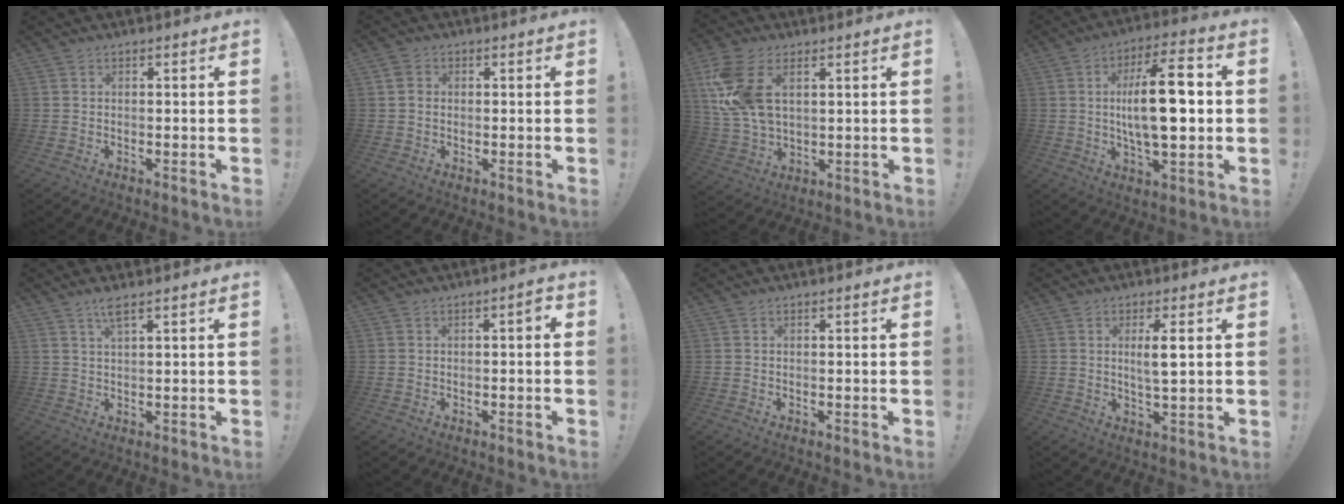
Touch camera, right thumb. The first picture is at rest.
{"total": 2.5, "force": [0.3, 2.2, 1.2], "torque": [-0.016, 0.003, 0.006]}
{"total": 14.0, "force": [5.0, 8.4, 10.0], "torque": [-0.199, -0.019, 0.094]}
{"total": 18.1, "force": [0.9, 6.1, 17.0], "torque": [-0.279, -0.003, 0.003]}
{"total": 3.3, "force": [2.3, 0.0, 2.4], "torque": [-0.046, -0.007, 0.036]}
{"total": 1.8, "force": [-0.7, 0.4, 1.6], "torque": [-0.031, 0.009, -0.013]}
{"total": 0.0}
{"total": 5.2, "force": [1.6, 0.6, 4.9], "torque": [-0.082, -0.011, 0.023]}